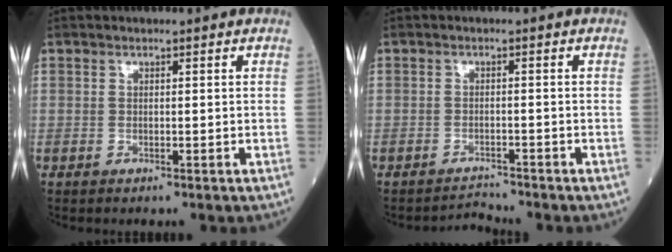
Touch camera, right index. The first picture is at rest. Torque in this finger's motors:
{"motor_torque": [-0.15, 0.03, -0.11, 0.00]}